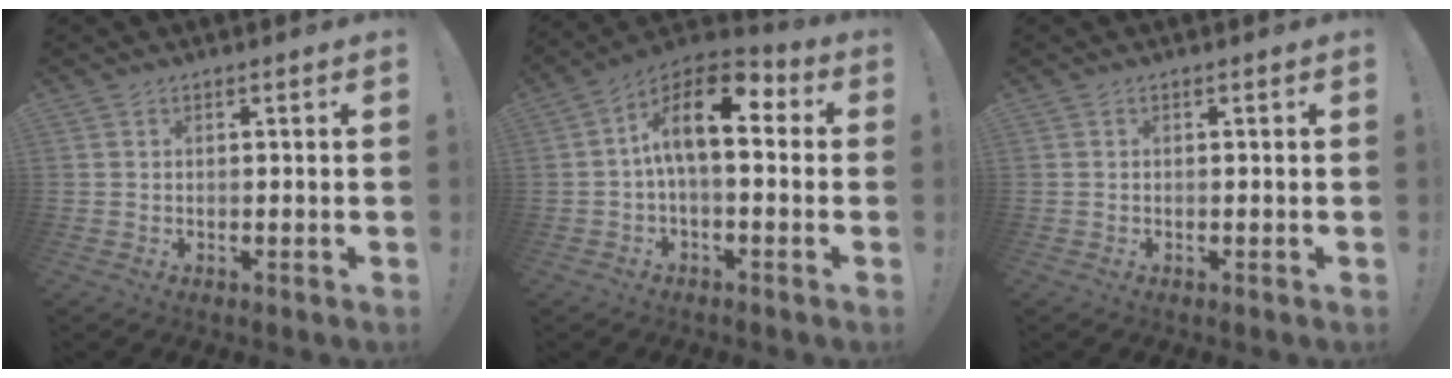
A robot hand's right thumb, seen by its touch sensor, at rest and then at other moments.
{"total": 13.7, "force": [2.9, 5.7, 12.1], "torque": [-0.218, -0.006, 0.041]}
{"total": 0.0}